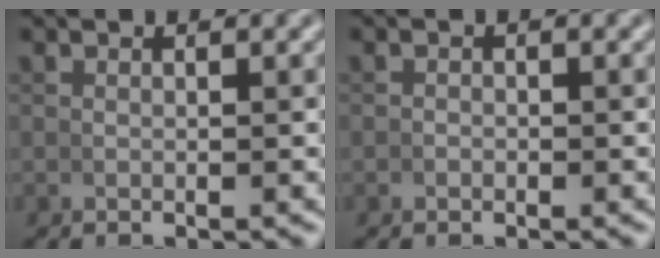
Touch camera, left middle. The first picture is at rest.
{"total": 0.0}